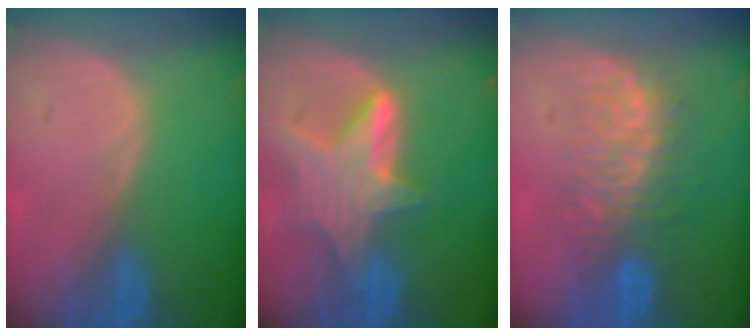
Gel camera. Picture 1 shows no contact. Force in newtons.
{"total": 7.4, "press": 6.9, "slide": 2.6}
{"total": 7.8, "press": 7.6, "slide": 1.4}